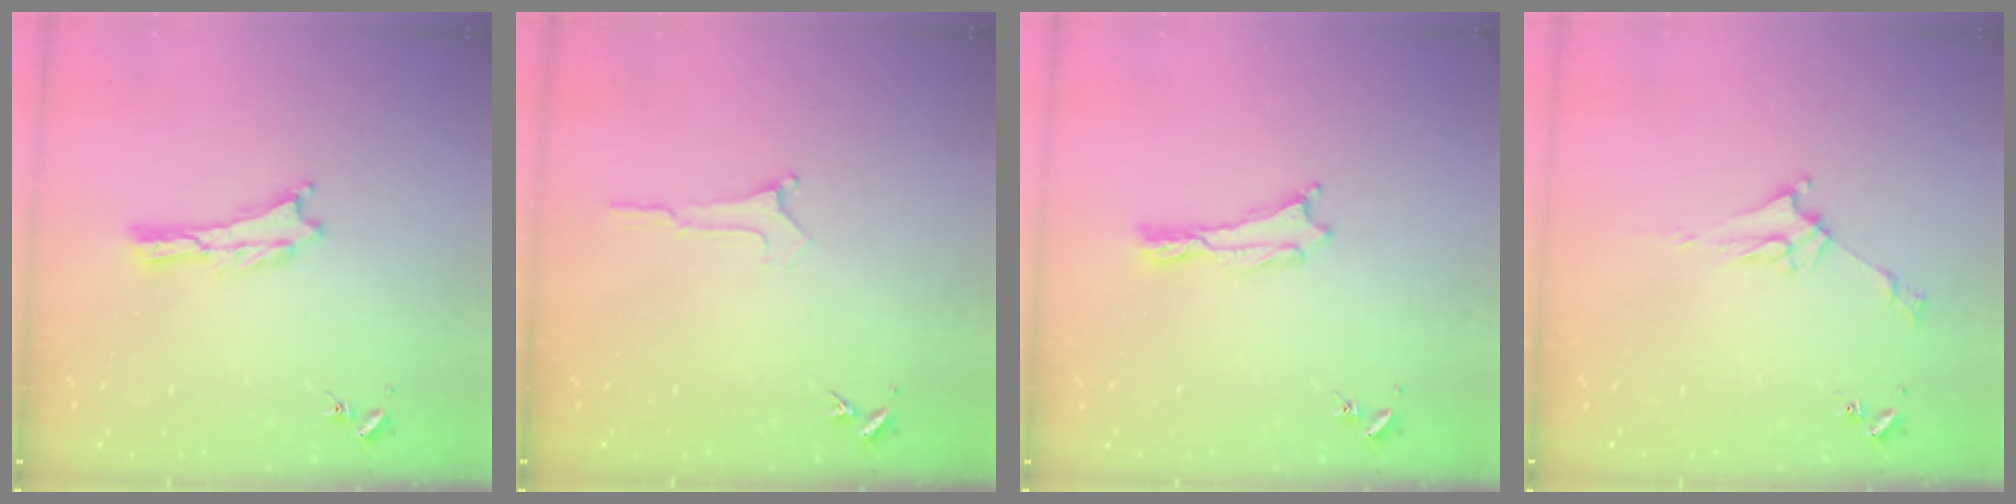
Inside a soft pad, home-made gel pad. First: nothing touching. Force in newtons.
{"total": 0.0}
{"total": 0.0}
{"total": 4.3, "press": 4.3, "slide": 0.5}